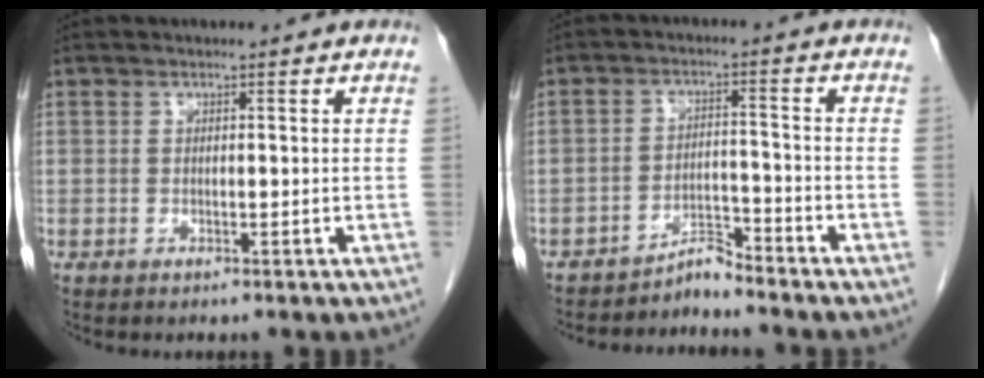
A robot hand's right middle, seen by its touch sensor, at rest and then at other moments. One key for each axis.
{"total": 3.3, "fx": -3.3, "fy": -0.1, "fz": 0.0, "tx": 0.005, "ty": -0.008, "tz": -0.057}